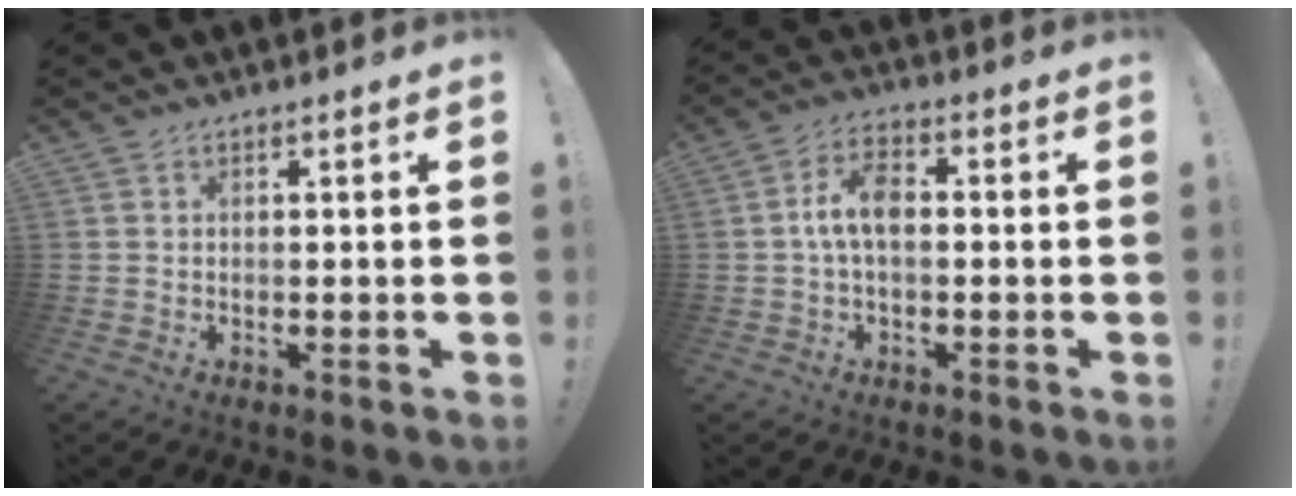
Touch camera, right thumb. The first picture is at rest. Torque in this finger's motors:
{"motor_torque": [0.06, 0.08, 0.01, 0.00, 0.01]}